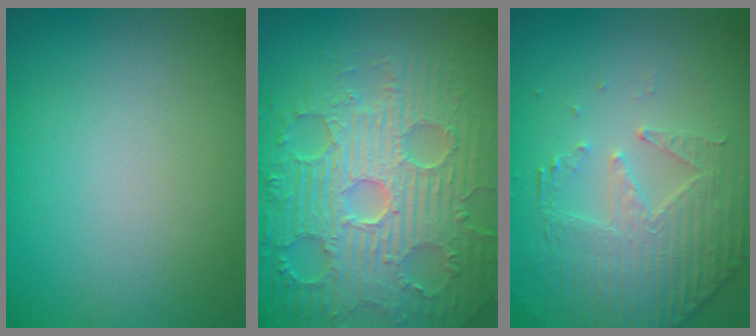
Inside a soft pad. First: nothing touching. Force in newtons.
{"total": 9.3, "press": 6.8, "slide": 6.4}
{"total": 4.9, "press": 3.7, "slide": 3.2}